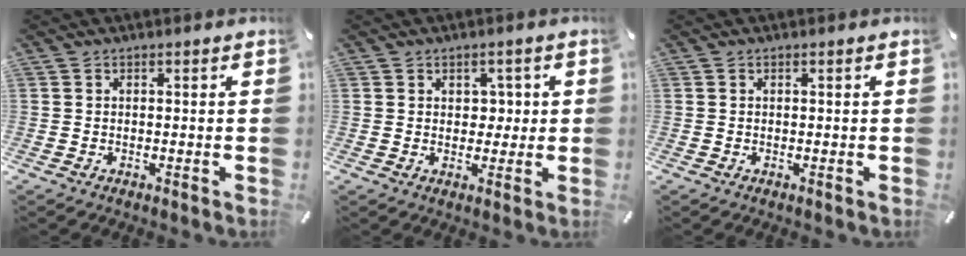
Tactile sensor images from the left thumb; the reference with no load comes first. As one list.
[{"total": 3.7, "force": [0.7, 3.0, 2.0], "torque": [-0.020, -0.003, 0.004]}, {"total": 0.0}]